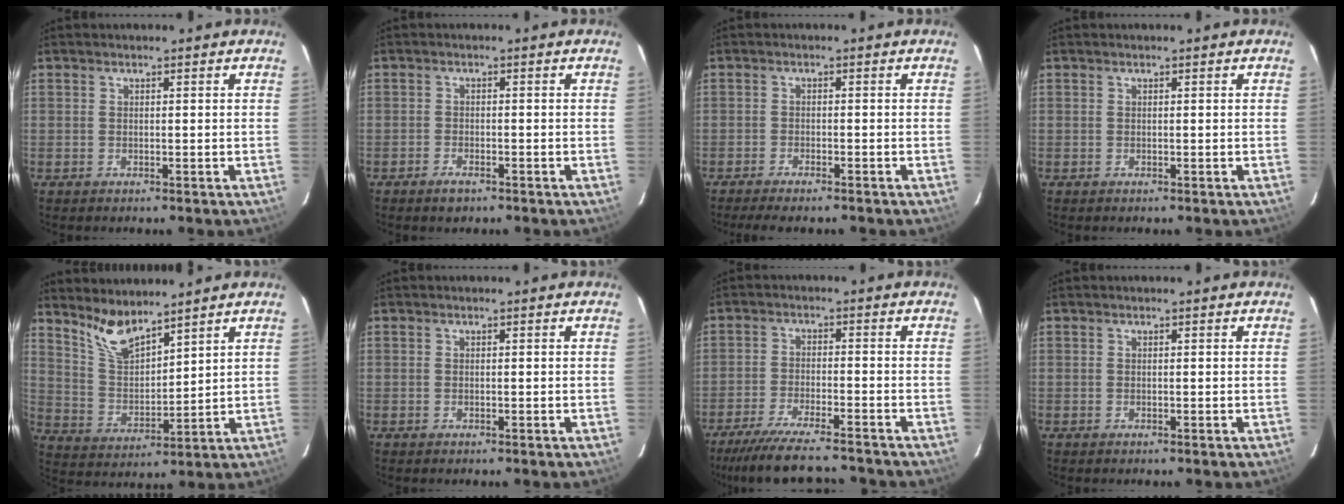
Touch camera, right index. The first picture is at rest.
{"total": 2.4, "force": [-1.8, 1.1, 1.2], "torque": [-0.029, 0.000, -0.033]}
{"total": 5.7, "force": [-4.9, 0.9, 2.8], "torque": [-0.066, -0.018, -0.081]}
{"total": 0.0}
{"total": 8.4, "force": [7.0, 2.2, 4.0], "torque": [-0.079, -0.005, 0.147]}
{"total": 0.0}
{"total": 14.3, "force": [-12.7, 1.8, 6.3], "torque": [-0.135, -0.019, -0.204]}
{"total": 0.0}